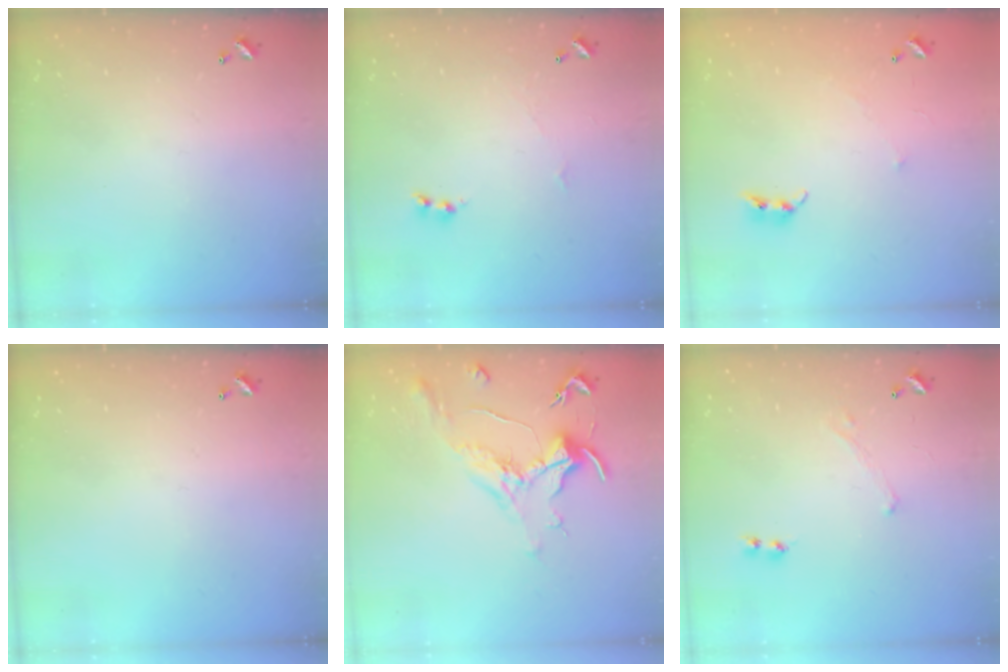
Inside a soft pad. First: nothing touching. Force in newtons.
{"total": 1.6, "press": 1.6, "slide": 0.2}
{"total": 5.4, "press": 5.4, "slide": 0.7}
{"total": 0.0}
{"total": 1.8, "press": 1.5, "slide": 0.9}
{"total": 0.7, "press": 0.6, "slide": 0.2}